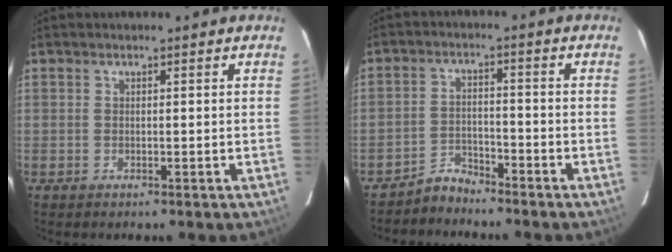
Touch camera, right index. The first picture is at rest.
{"total": 4.1, "force": [-3.9, 1.1, -0.2], "torque": [0.000, 0.014, -0.070]}